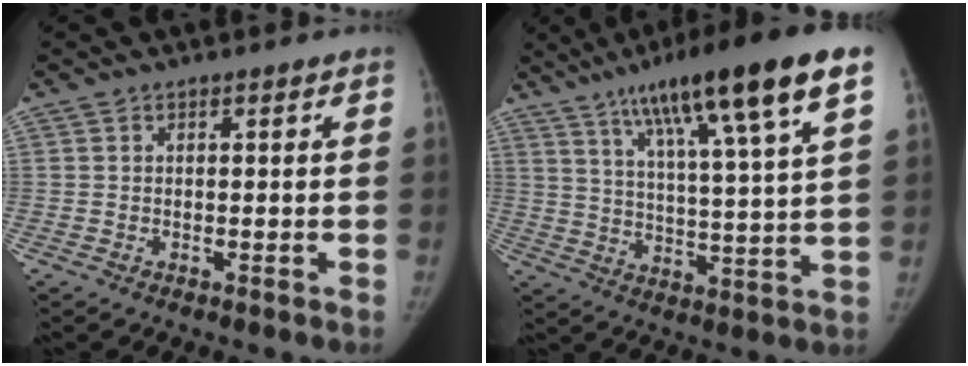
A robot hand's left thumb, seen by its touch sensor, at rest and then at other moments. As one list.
[{"total": 21.4, "force": [11.6, 2.3, 17.8], "torque": [-0.280, -0.022, 0.185]}]